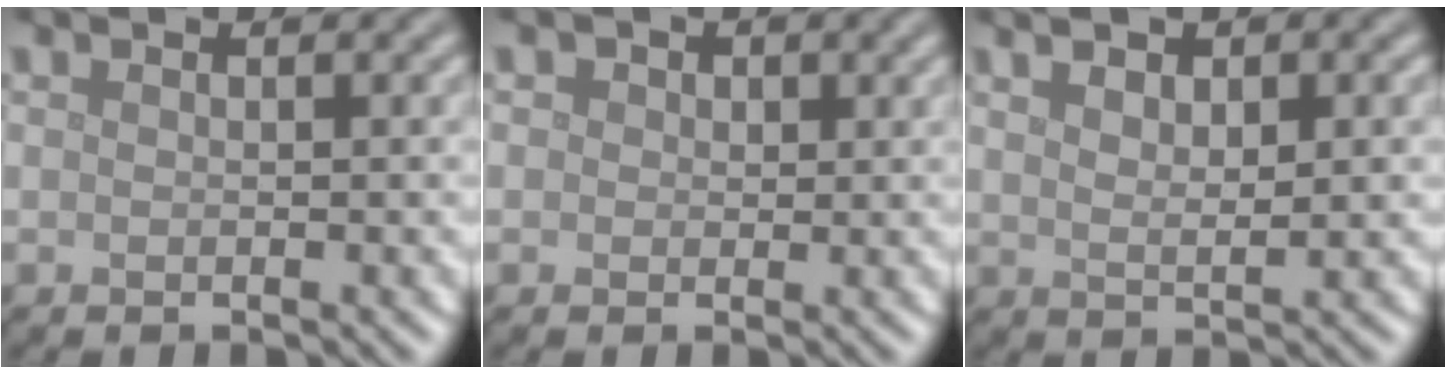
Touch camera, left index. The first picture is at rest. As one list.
[{"total": 1.9, "force": [0.8, 1.5, 0.8], "torque": [-0.009, 0.006, -0.003]}, {"total": 5.2, "force": [2.2, 2.3, 4.2], "torque": [-0.049, 0.016, 0.021]}]